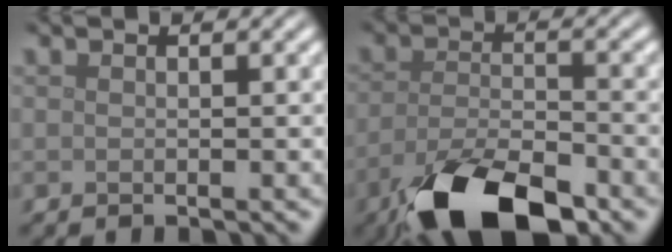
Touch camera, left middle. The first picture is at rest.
{"total": 10.5, "force": [-6.8, 4.0, 6.9], "torque": [-0.140, -0.025, -0.118]}